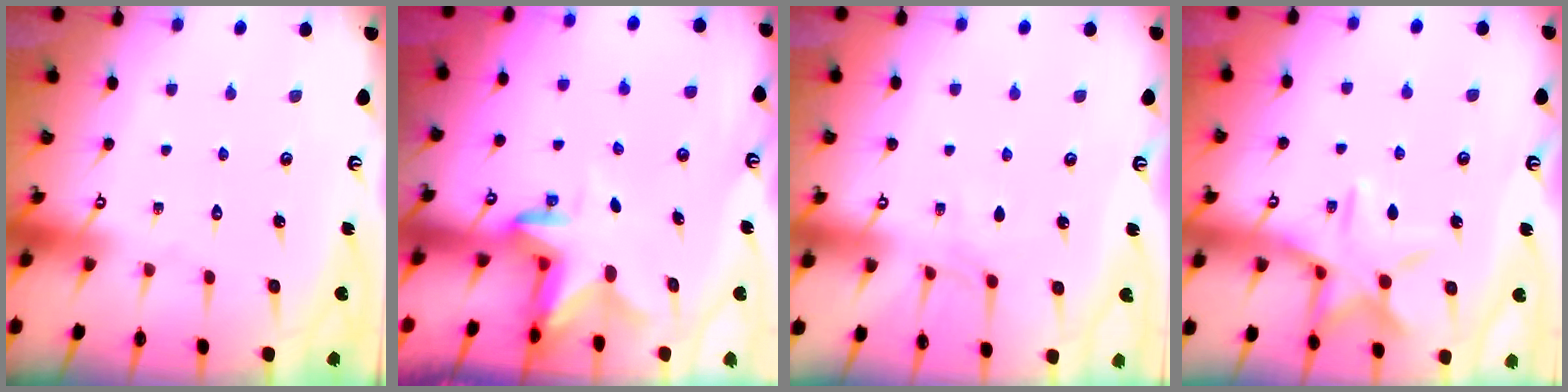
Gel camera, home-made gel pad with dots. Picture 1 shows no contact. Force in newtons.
{"total": 2.5, "press": 2.4, "slide": 0.4}
{"total": 3.4, "press": 3.4, "slide": 0.3}
{"total": 12.1, "press": 12.0, "slide": 0.8}